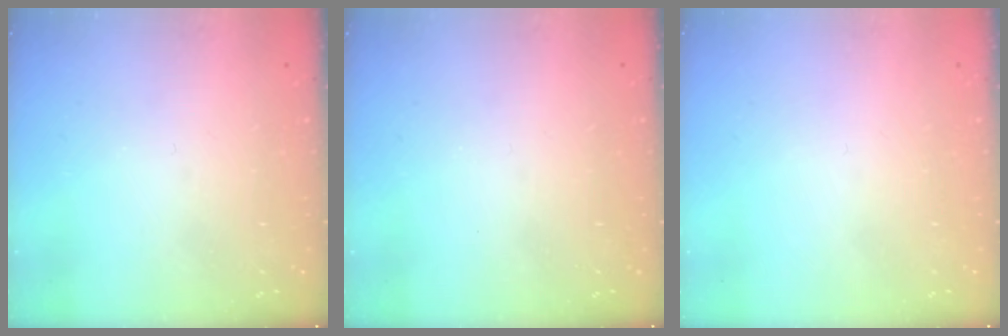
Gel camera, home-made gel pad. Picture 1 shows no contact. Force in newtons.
{"total": 0.0}
{"total": 1.6, "press": 1.6, "slide": 0.1}